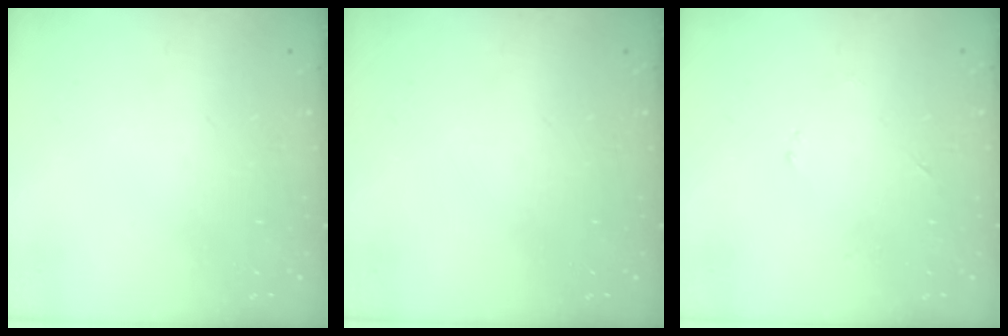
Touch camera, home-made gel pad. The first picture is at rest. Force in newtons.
{"total": 0.0}
{"total": 2.4, "press": 2.4, "slide": 0.3}